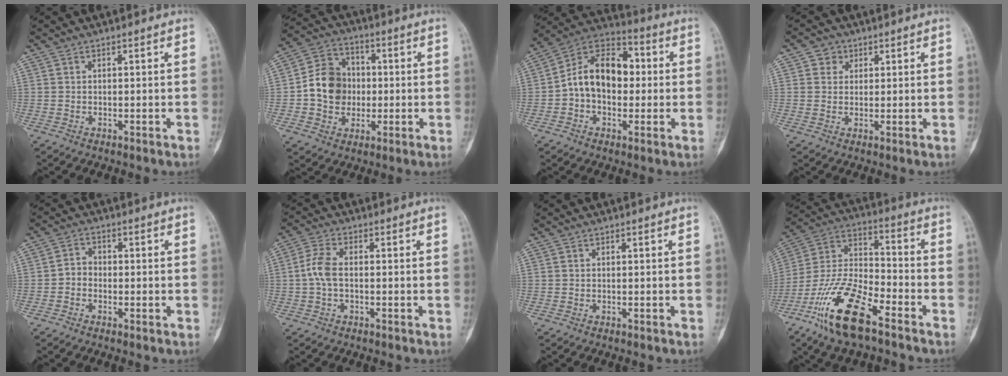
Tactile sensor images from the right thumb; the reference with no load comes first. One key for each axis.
{"total": 11.5, "fx": -0.6, "fy": 10.0, "fz": 5.8, "tx": -0.071, "ty": 0.024, "tz": -0.018}
{"total": 14.5, "fx": -0.1, "fy": 10.1, "fz": 10.4, "tx": -0.141, "ty": 0.040, "tz": -0.015}
{"total": 3.2, "fx": 1.3, "fy": 2.8, "fz": 0.8, "tx": 0.010, "ty": -0.002, "tz": 0.015}
{"total": 2.6, "fx": -0.9, "fy": 2.1, "fz": 1.3, "tx": -0.007, "ty": 0.008, "tz": -0.029}
{"total": 6.4, "fx": -0.3, "fy": 3.6, "fz": 5.3, "tx": -0.119, "ty": 0.018, "tz": -0.012}
{"total": 0.0}
{"total": 17.4, "fx": -10.4, "fy": 6.1, "fz": 12.5, "tx": -0.250, "ty": 0.056, "tz": -0.202}